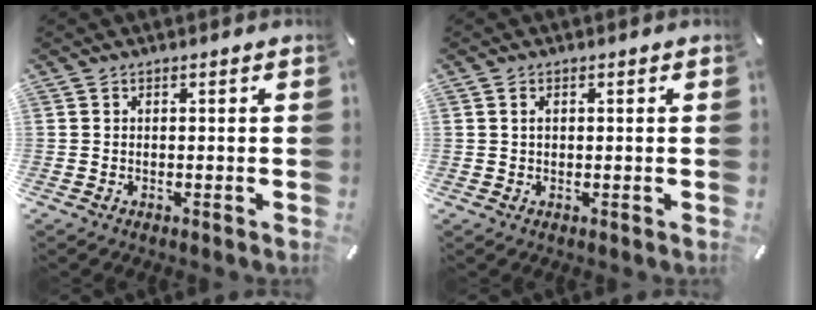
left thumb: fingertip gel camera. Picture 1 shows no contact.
{"total": 1.1, "force": [0.3, 0.7, 0.7], "torque": [-0.016, 0.006, 0.005]}